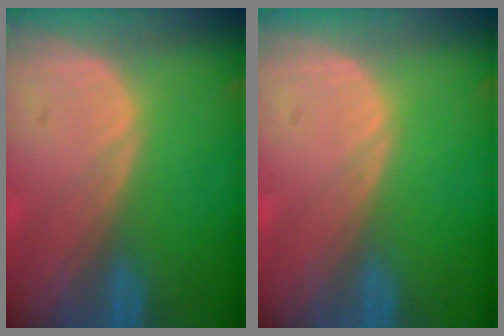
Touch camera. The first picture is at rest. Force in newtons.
{"total": 0.0}